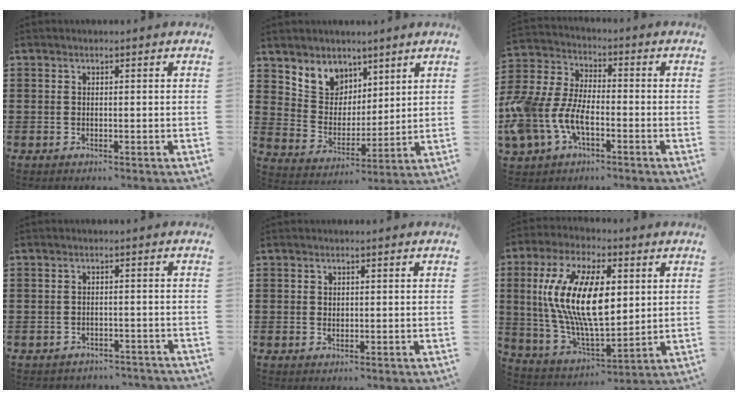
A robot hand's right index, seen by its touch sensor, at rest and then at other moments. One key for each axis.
{"total": 6.7, "fx": 4.6, "fy": 4.9, "fz": -0.2, "tx": -0.042, "ty": -0.023, "tz": 0.088}
{"total": 8.1, "fx": -3.4, "fy": 4.8, "fz": 5.7, "tx": -0.173, "ty": -0.014, "tz": -0.078}
{"total": 2.0, "fx": -1.9, "fy": 0.3, "fz": -0.1, "tx": -0.006, "ty": 0.000, "tz": -0.044}
{"total": 0.7, "fx": 0.4, "fy": 0.5, "fz": 0.0, "tx": -0.001, "ty": 0.004, "tz": 0.008}
{"total": 15.9, "fx": 2.8, "fy": 7.0, "fz": 13.9, "tx": -0.296, "ty": 0.001, "tz": 0.050}